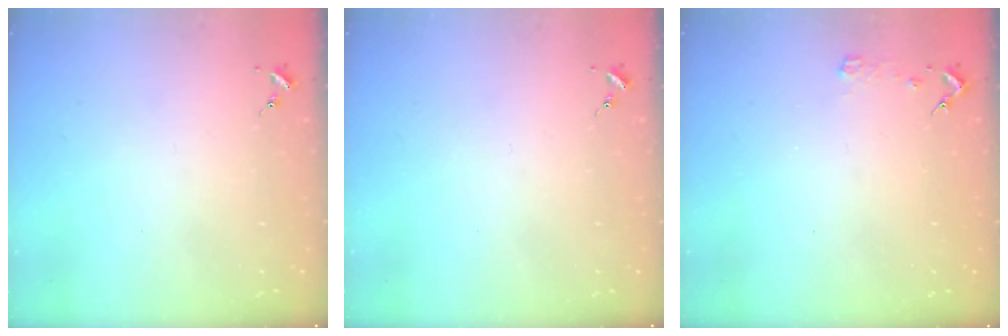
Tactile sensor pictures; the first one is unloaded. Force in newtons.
{"total": 0.0}
{"total": 2.3, "press": 2.3, "slide": 0.3}